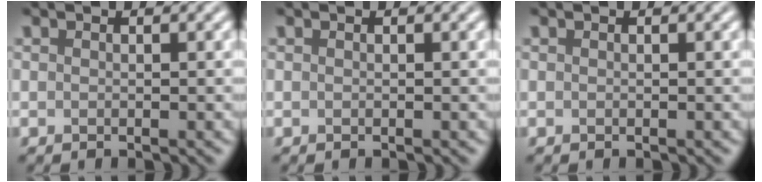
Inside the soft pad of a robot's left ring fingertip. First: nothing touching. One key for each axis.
{"total": 0.0}
{"total": 0.0}